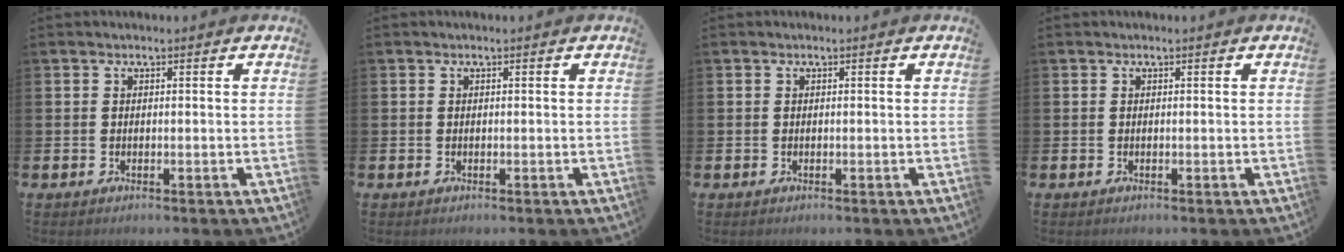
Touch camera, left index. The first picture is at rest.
{"total": 0.0}
{"total": 0.0}
{"total": 0.0}